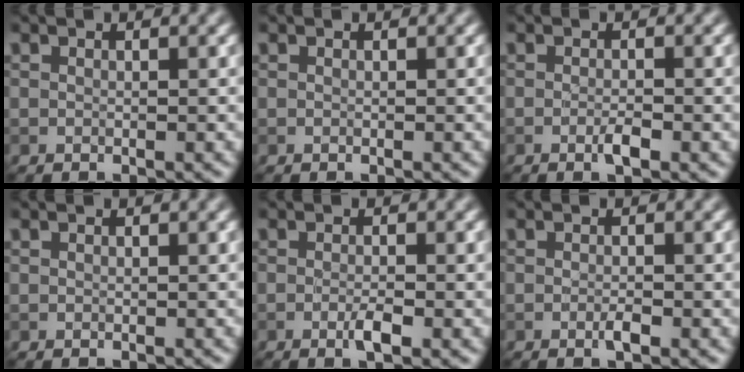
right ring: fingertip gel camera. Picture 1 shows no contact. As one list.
[{"total": 0.0}, {"total": 1.6, "force": [-0.7, 0.3, 1.4], "torque": [-0.024, -0.001, -0.014]}, {"total": 0.0}, {"total": 1.9, "force": [-0.7, 0.3, 1.7], "torque": [-0.032, -0.001, -0.015]}, {"total": 1.2, "force": [-0.5, 0.2, 1.1], "torque": [-0.019, -0.002, -0.011]}]